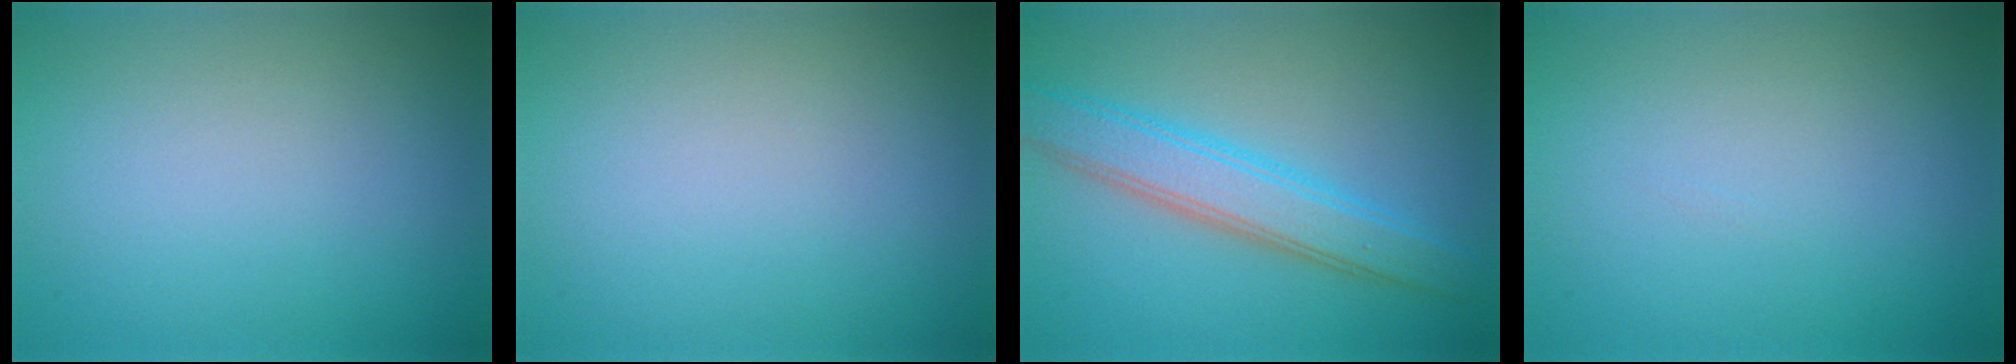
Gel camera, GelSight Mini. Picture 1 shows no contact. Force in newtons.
{"total": 0.0}
{"total": 4.2, "press": 4.2, "slide": 0.5}
{"total": 0.0}